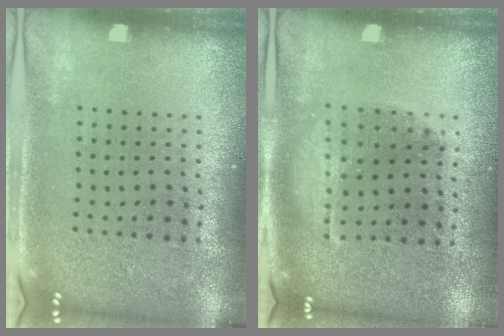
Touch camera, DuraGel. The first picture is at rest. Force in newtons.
{"total": 1.1, "press": 1.1, "slide": 0.2}